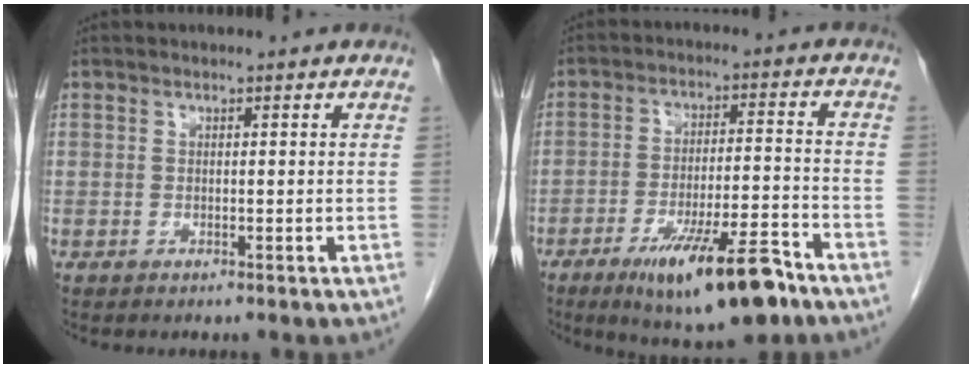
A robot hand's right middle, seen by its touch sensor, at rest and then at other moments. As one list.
[{"total": 14.0, "force": [-8.8, 2.6, 10.6], "torque": [-0.157, -0.011, -0.135]}]